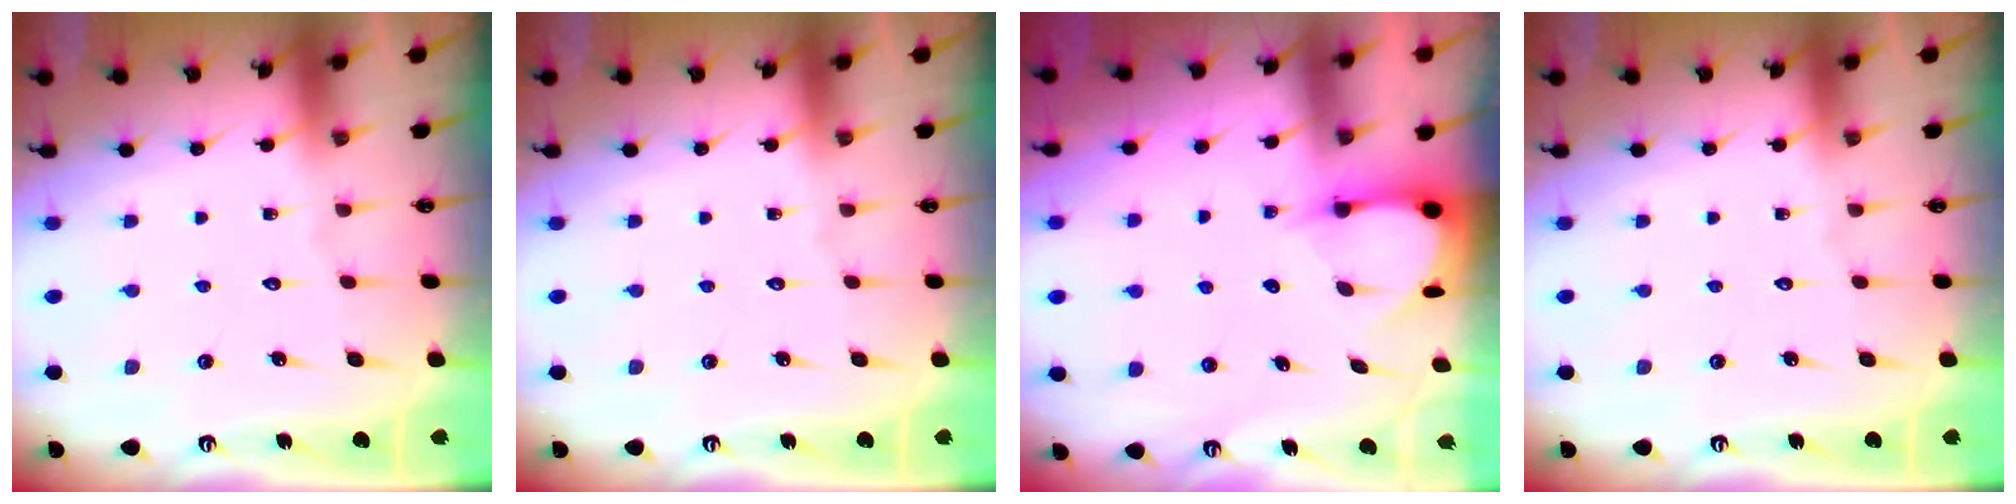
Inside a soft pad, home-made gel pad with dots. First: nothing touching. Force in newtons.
{"total": 0.0}
{"total": 3.4, "press": 3.4, "slide": 0.3}
{"total": 0.0}